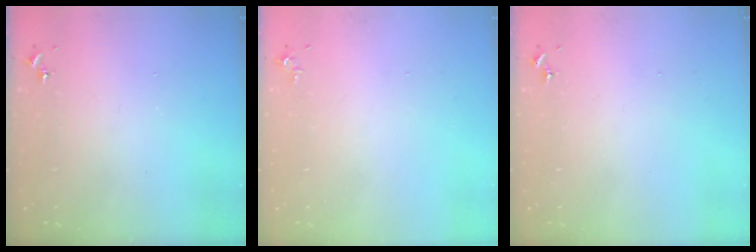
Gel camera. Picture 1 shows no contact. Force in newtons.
{"total": 3.5, "press": 3.4, "slide": 0.5}
{"total": 0.0}